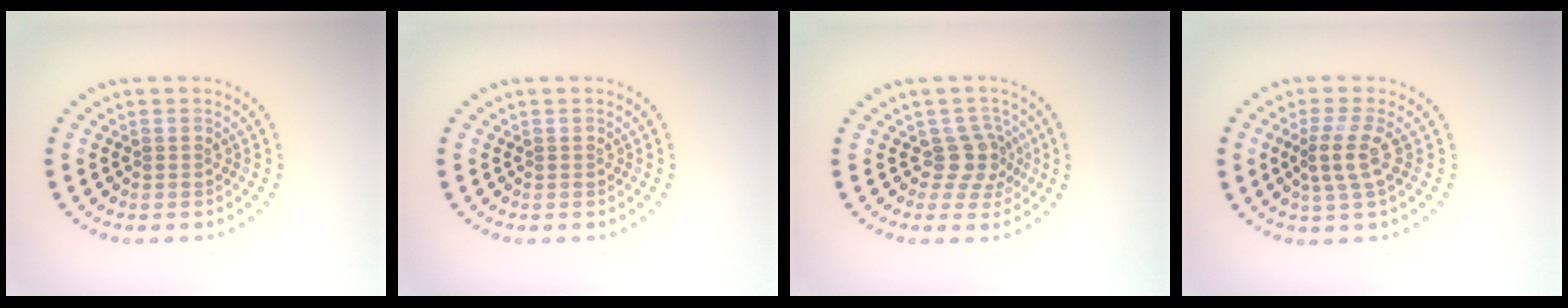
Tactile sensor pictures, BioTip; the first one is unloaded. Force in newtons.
{"total": 0.0}
{"total": 2.6, "press": 1.9, "slide": 1.7}
{"total": 2.9, "press": 2.2, "slide": 1.9}